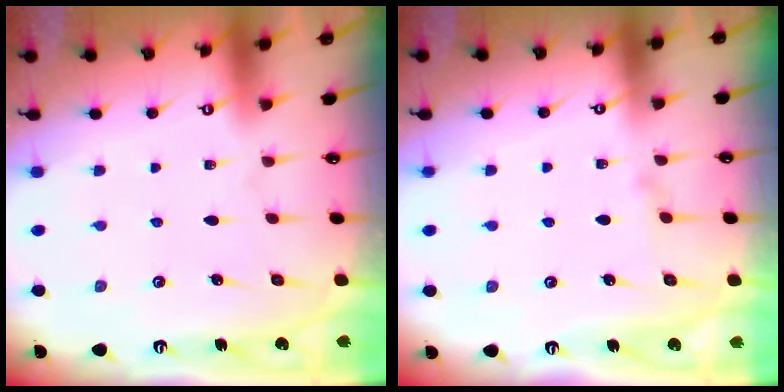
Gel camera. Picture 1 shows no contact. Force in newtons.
{"total": 0.0}